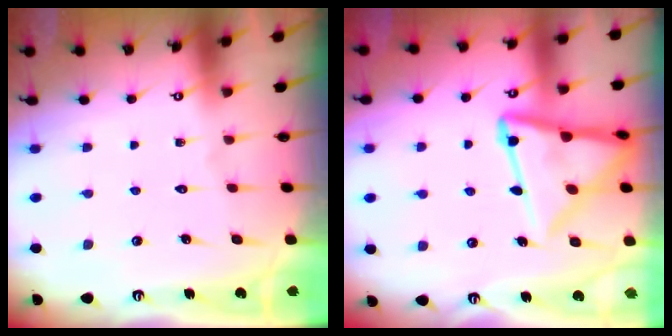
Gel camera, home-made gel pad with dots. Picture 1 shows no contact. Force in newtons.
{"total": 16.2, "press": 16.2, "slide": 1.6}